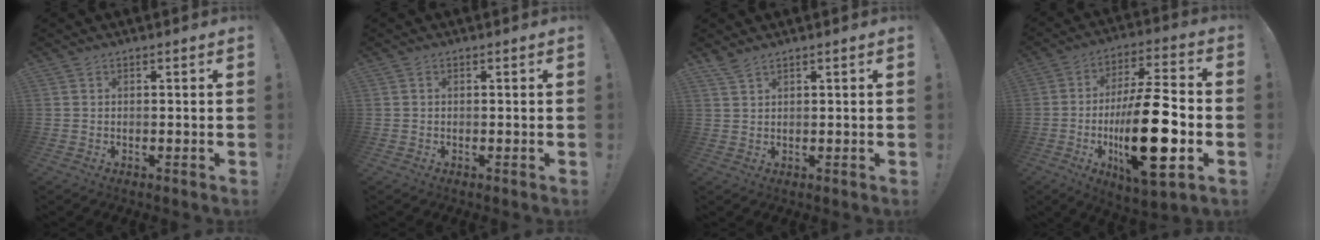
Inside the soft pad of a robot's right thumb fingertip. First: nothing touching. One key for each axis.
{"total": 0.0}
{"total": 2.4, "fx": 2.1, "fy": 0.4, "fz": 1.2, "tx": -0.020, "ty": -0.014, "tz": 0.038}
{"total": 25.0, "fx": -4.8, "fy": 8.0, "fz": 23.1, "tx": -0.400, "ty": 0.003, "tz": -0.077}